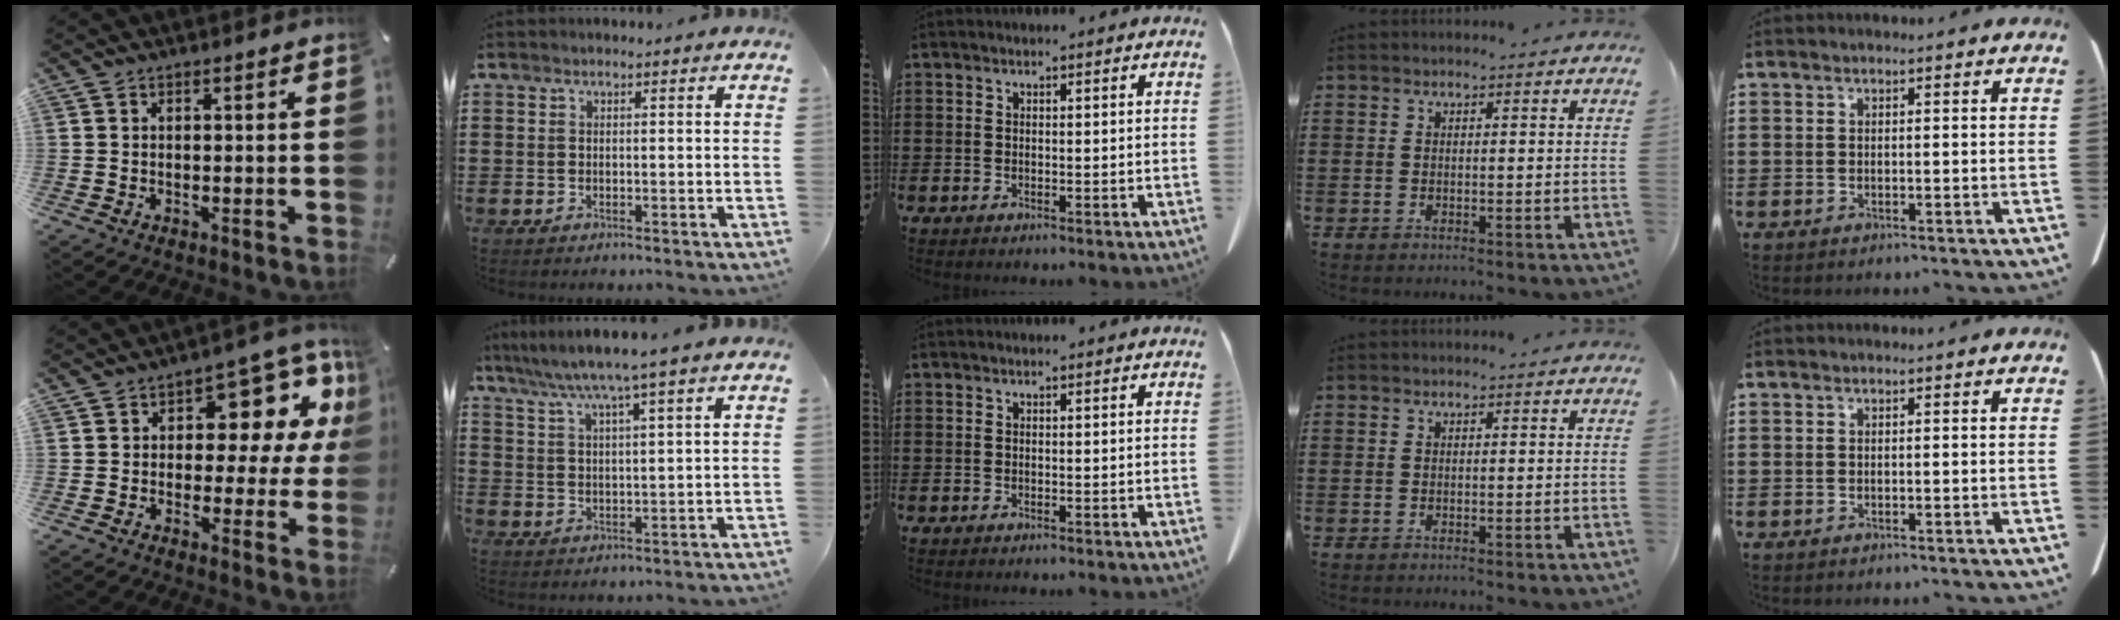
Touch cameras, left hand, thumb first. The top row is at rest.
{"thumb": {"total": 12.7, "force": [4.9, 7.6, 8.9], "torque": [-0.108, -0.039, 0.082]}, "index": {"total": 6.0, "force": [4.8, -0.8, 3.5], "torque": [-0.082, -0.020, 0.080]}}